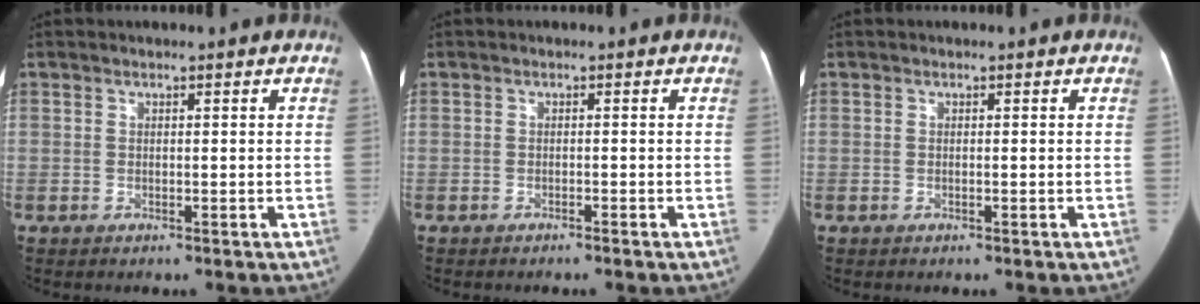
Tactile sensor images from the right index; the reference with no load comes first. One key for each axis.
{"total": 0.6, "fx": -0.5, "fy": 0.0, "fz": 0.2, "tx": -0.009, "ty": 0.000, "tz": -0.010}
{"total": 0.0}